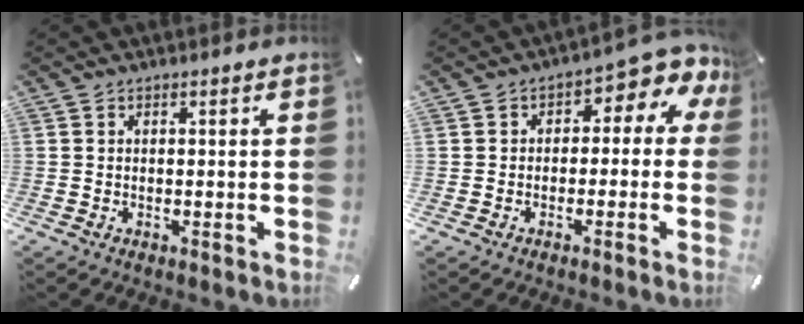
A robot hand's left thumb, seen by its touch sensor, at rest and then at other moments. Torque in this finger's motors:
{"motor_torque": [1.42, 1.35, 0.12, -0.06, -0.07]}